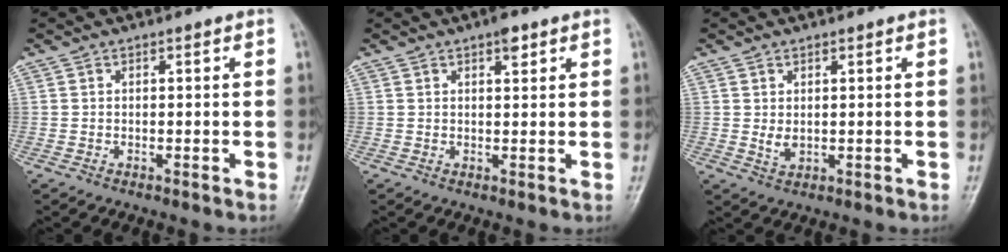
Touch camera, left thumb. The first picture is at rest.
{"total": 2.6, "force": [1.6, 1.0, 1.8], "torque": [-0.020, -0.006, 0.021]}
{"total": 2.3, "force": [0.6, 1.5, 1.7], "torque": [-0.025, -0.008, 0.015]}